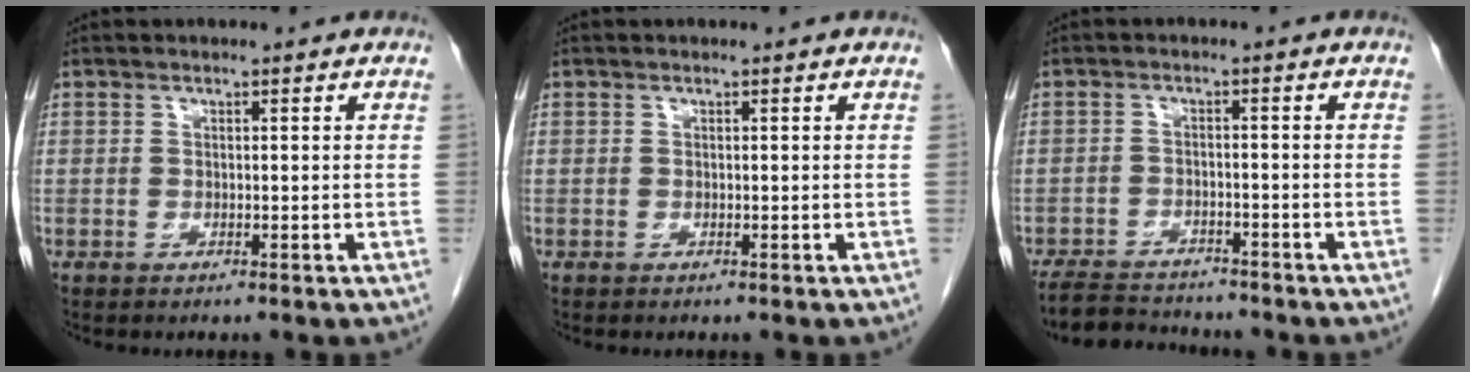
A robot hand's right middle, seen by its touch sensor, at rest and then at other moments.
{"total": 0.0}
{"total": 7.5, "force": [-7.1, 1.5, 1.8], "torque": [-0.029, -0.010, -0.115]}